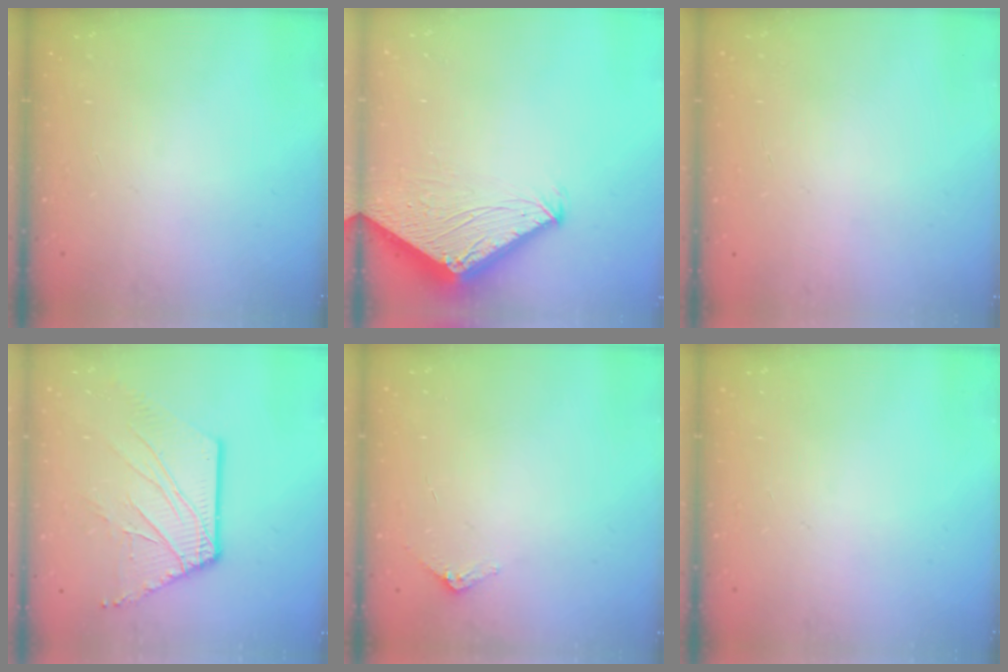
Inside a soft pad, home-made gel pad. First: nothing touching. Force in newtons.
{"total": 4.7, "press": 4.7, "slide": 0.1}
{"total": 0.0}
{"total": 10.5, "press": 10.4, "slide": 1.5}
{"total": 2.9, "press": 2.9, "slide": 0.2}
{"total": 0.0}